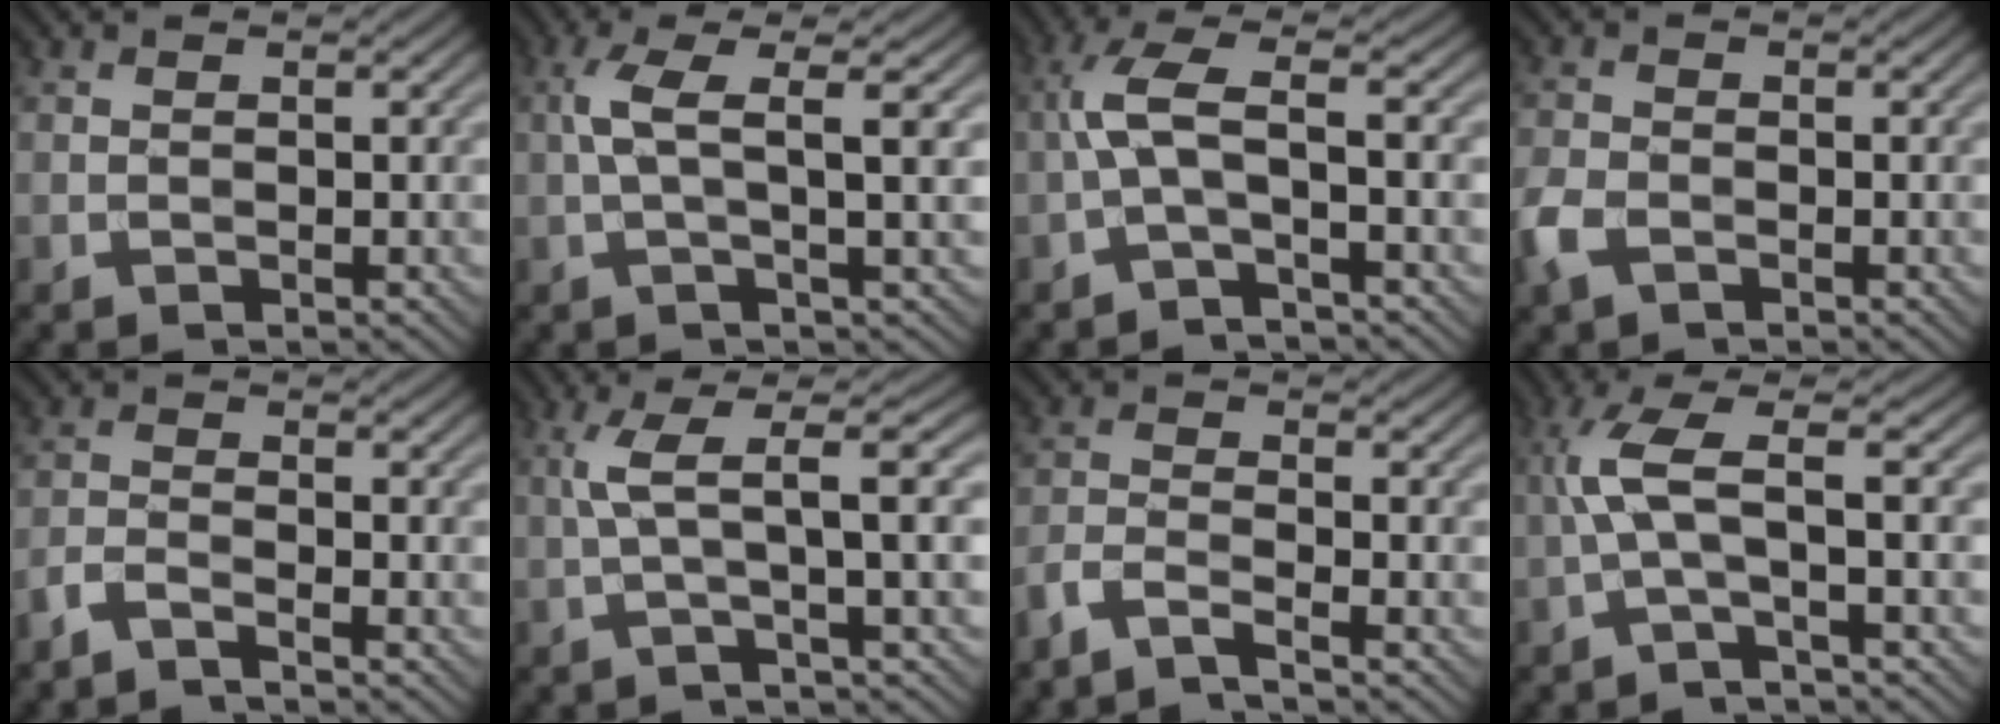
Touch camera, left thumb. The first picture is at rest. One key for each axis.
{"total": 5.0, "fx": 0.8, "fy": 0.9, "fz": 4.8, "tx": -0.092, "ty": 0.014, "tz": 0.009}
{"total": 4.7, "fx": -0.9, "fy": 0.9, "fz": 4.5, "tx": -0.101, "ty": 0.018, "tz": -0.029}
{"total": 3.4, "fx": -1.9, "fy": 1.9, "fz": 2.1, "tx": -0.056, "ty": -0.007, "tz": -0.051}
{"total": 2.7, "fx": -2.4, "fy": 0.4, "fz": 1.3, "tx": -0.029, "ty": -0.005, "tz": -0.061}
{"total": 6.2, "fx": 1.0, "fy": 0.9, "fz": 6.1, "tx": -0.114, "ty": 0.024, "tz": 0.013}
{"total": 3.7, "fx": -3.2, "fy": 0.5, "fz": 1.9, "tx": -0.041, "ty": -0.006, "tz": -0.079}
{"total": 5.3, "fx": -0.3, "fy": 0.7, "fz": 5.3, "tx": -0.117, "ty": 0.018, "tz": -0.017}